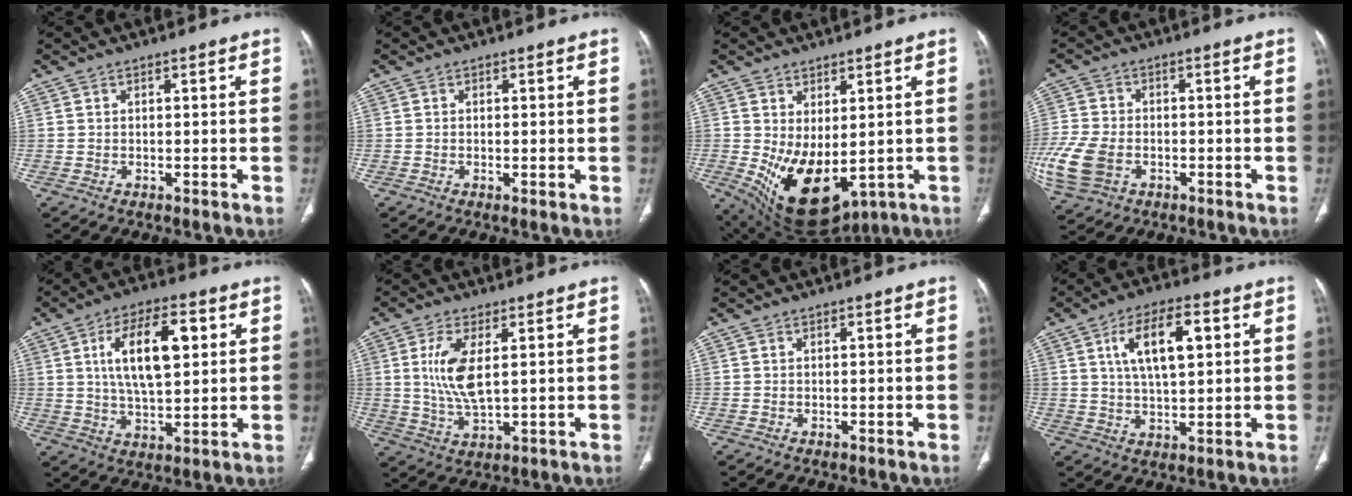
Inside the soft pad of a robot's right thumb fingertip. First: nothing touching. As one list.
[{"total": 1.0, "force": [-0.2, 0.2, 1.0], "torque": [-0.025, -0.005, -0.004]}, {"total": 13.7, "force": [-1.6, 7.3, 11.5], "torque": [-0.183, -0.018, 0.009]}, {"total": 11.9, "force": [-3.6, 8.2, 7.8], "torque": [-0.199, -0.002, -0.066]}, {"total": 13.8, "force": [3.6, 6.2, 11.8], "torque": [-0.190, -0.002, 0.063]}, {"total": 8.6, "force": [1.7, 3.2, 7.8], "torque": [-0.172, -0.016, 0.038]}, {"total": 0.0}, {"total": 11.1, "force": [3.4, 4.8, 9.4], "torque": [-0.152, -0.002, 0.058]}]